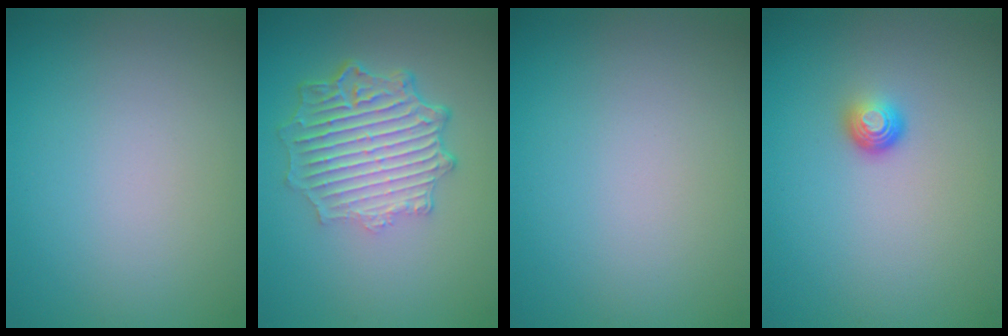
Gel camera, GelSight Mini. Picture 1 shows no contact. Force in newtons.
{"total": 6.5, "press": 4.8, "slide": 4.4}
{"total": 0.0}
{"total": 1.6, "press": 1.0, "slide": 1.3}